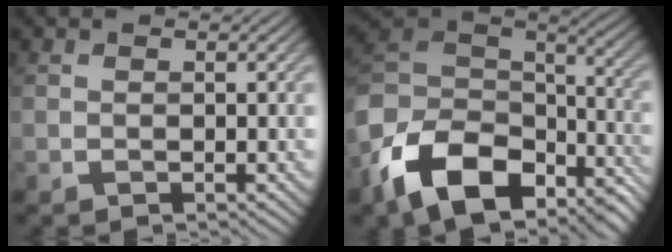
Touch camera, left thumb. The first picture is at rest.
{"total": 15.8, "force": [-7.5, 9.2, 10.4], "torque": [-0.259, -0.025, -0.124]}